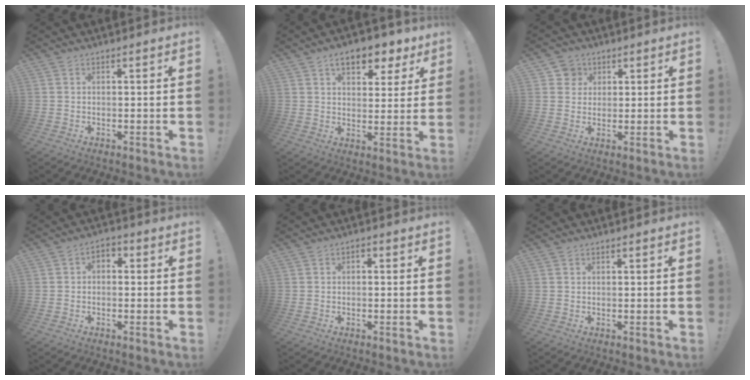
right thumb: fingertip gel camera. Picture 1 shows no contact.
{"total": 10.0, "force": [5.7, 5.3, 6.2], "torque": [-0.074, -0.030, 0.099]}
{"total": 4.7, "force": [1.9, 4.2, 0.8], "torque": [-0.009, -0.006, 0.036]}
{"total": 2.7, "force": [-0.9, 1.8, 1.8], "torque": [-0.025, 0.007, -0.019]}
{"total": 1.1, "force": [-0.8, 0.5, 0.5], "torque": [-0.012, 0.005, -0.015]}
{"total": 0.0}